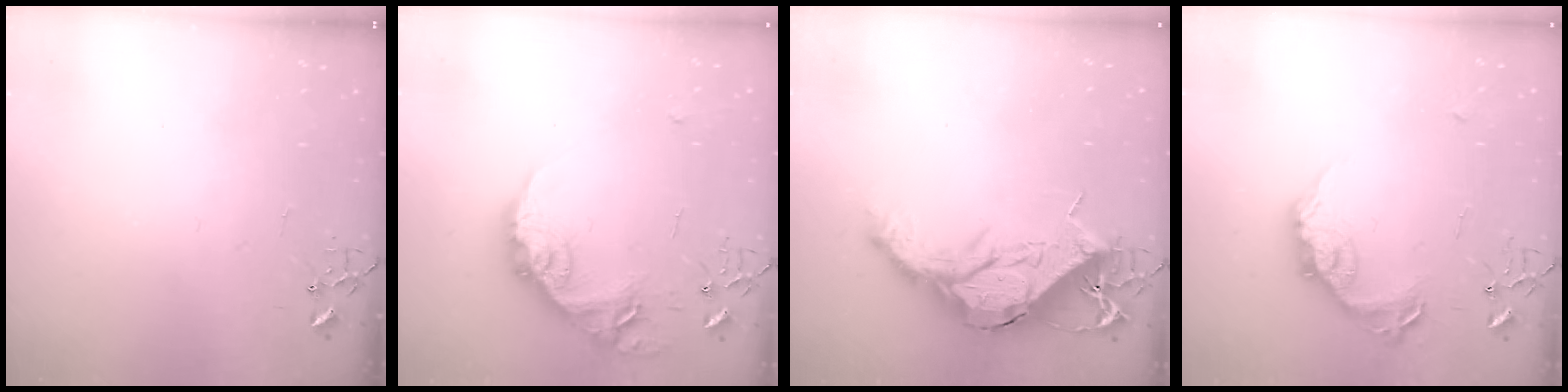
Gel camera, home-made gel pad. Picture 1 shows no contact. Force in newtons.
{"total": 17.6, "press": 17.6, "slide": 0.8}
{"total": 19.8, "press": 19.8, "slide": 1.2}
{"total": 15.0, "press": 15.0, "slide": 0.7}